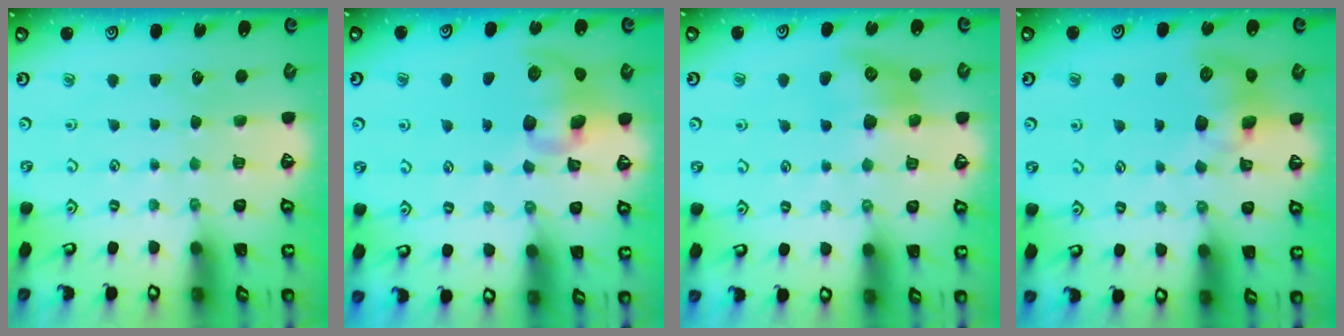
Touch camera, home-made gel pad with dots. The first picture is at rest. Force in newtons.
{"total": 10.6, "press": 10.5, "slide": 1.7}
{"total": 9.7, "press": 9.7, "slide": 0.4}
{"total": 9.1, "press": 9.1, "slide": 0.6}